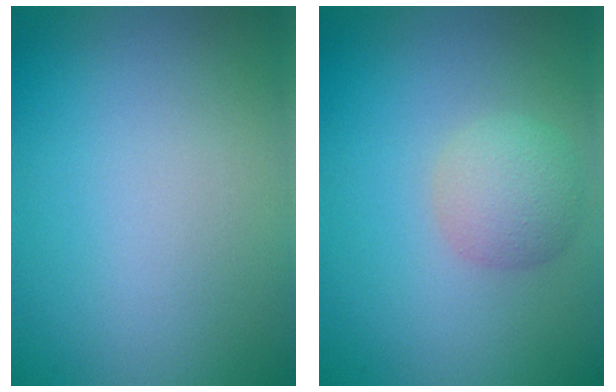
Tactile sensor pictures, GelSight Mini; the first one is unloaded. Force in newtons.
{"total": 2.8, "press": 2.8, "slide": 0.2}